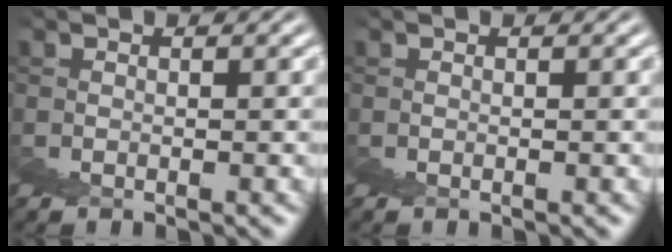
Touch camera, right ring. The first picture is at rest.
{"total": 0.0}